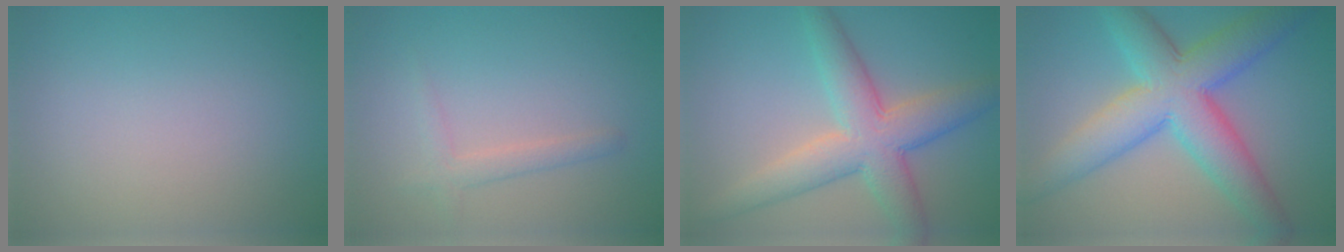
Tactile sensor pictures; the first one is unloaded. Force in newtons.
{"total": 1.8, "press": 1.7, "slide": 0.1}
{"total": 6.9, "press": 6.9, "slide": 0.1}
{"total": 9.4, "press": 9.4, "slide": 0.2}